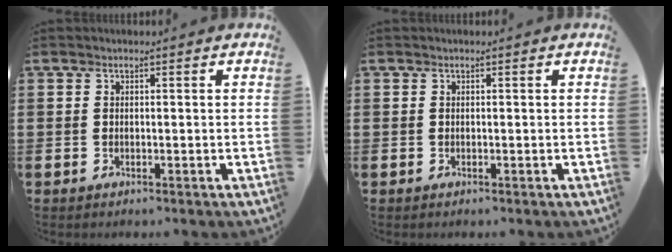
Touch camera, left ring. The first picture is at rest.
{"total": 0.0}